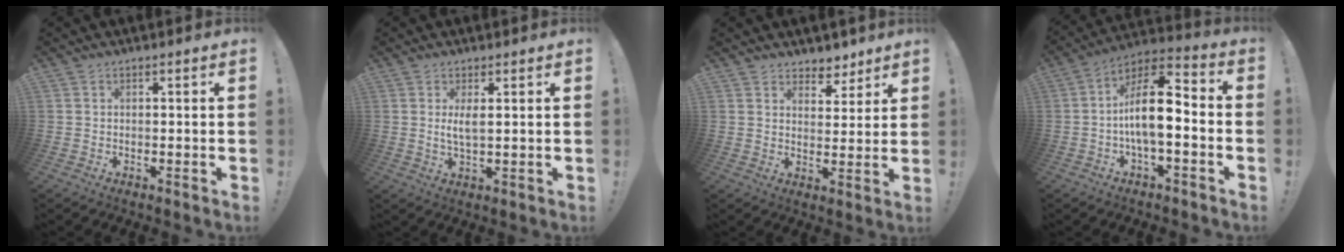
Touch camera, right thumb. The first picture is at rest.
{"total": 3.7, "force": [1.0, 0.9, 3.4], "torque": [-0.061, -0.006, 0.016]}
{"total": 5.8, "force": [4.7, 3.3, 0.7], "torque": [0.003, -0.044, 0.087]}
{"total": 14.1, "force": [-1.6, 5.8, 12.7], "torque": [-0.221, 0.016, -0.025]}